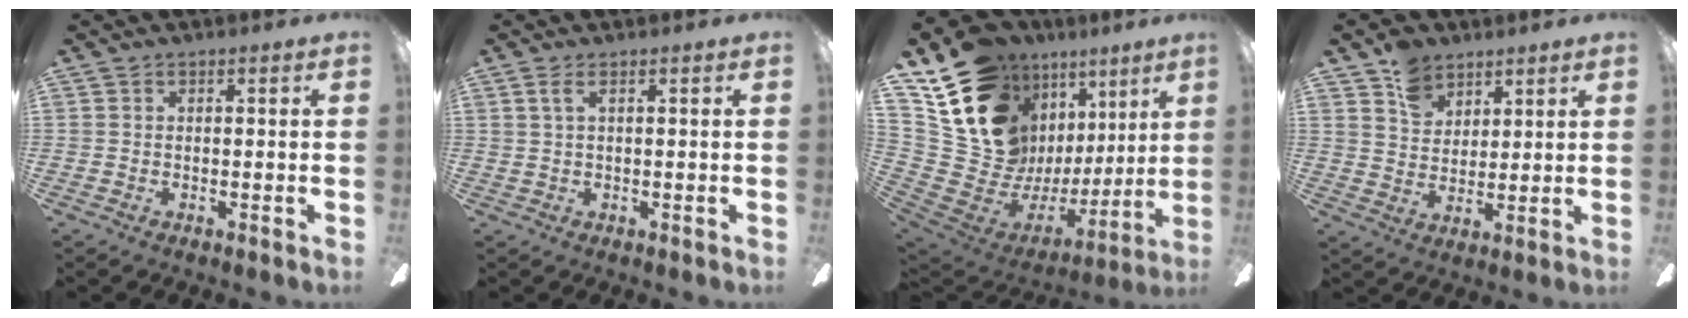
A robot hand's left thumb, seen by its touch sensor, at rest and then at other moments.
{"total": 2.4, "force": [1.1, 0.7, 2.0], "torque": [-0.043, 0.005, 0.018]}
{"total": 18.7, "force": [11.0, 13.1, 7.5], "torque": [-0.146, -0.094, 0.233]}
{"total": 8.6, "force": [6.1, 5.7, 2.1], "torque": [-0.037, -0.023, 0.115]}